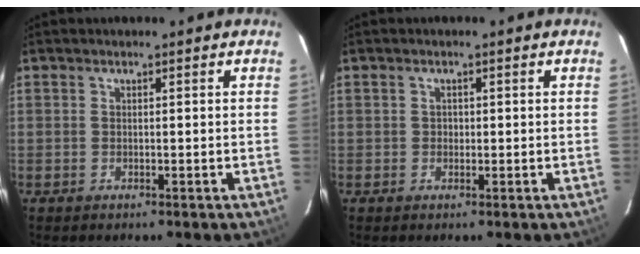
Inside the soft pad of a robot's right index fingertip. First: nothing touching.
{"total": 1.0, "force": [-0.1, 1.0, 0.1], "torque": [0.002, 0.002, -0.001]}